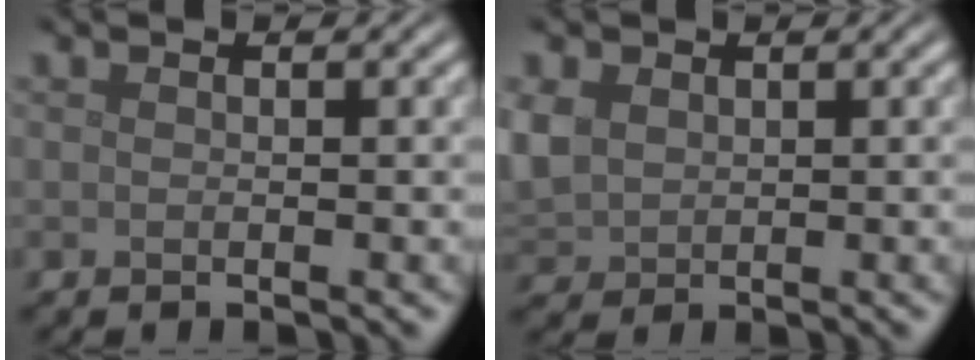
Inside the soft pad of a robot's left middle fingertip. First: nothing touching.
{"total": 3.3, "force": [0.9, 2.7, 1.7], "torque": [-0.058, 0.000, 0.021]}